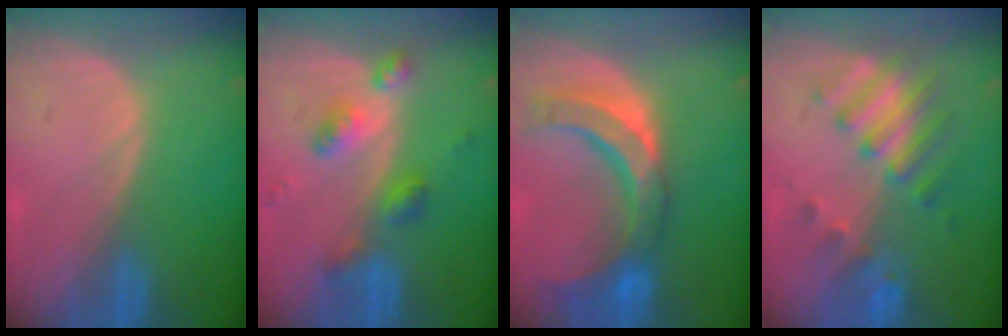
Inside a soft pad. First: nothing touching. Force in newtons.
{"total": 6.2, "press": 5.5, "slide": 3.0}
{"total": 10.1, "press": 9.4, "slide": 3.9}
{"total": 7.1, "press": 6.9, "slide": 1.7}